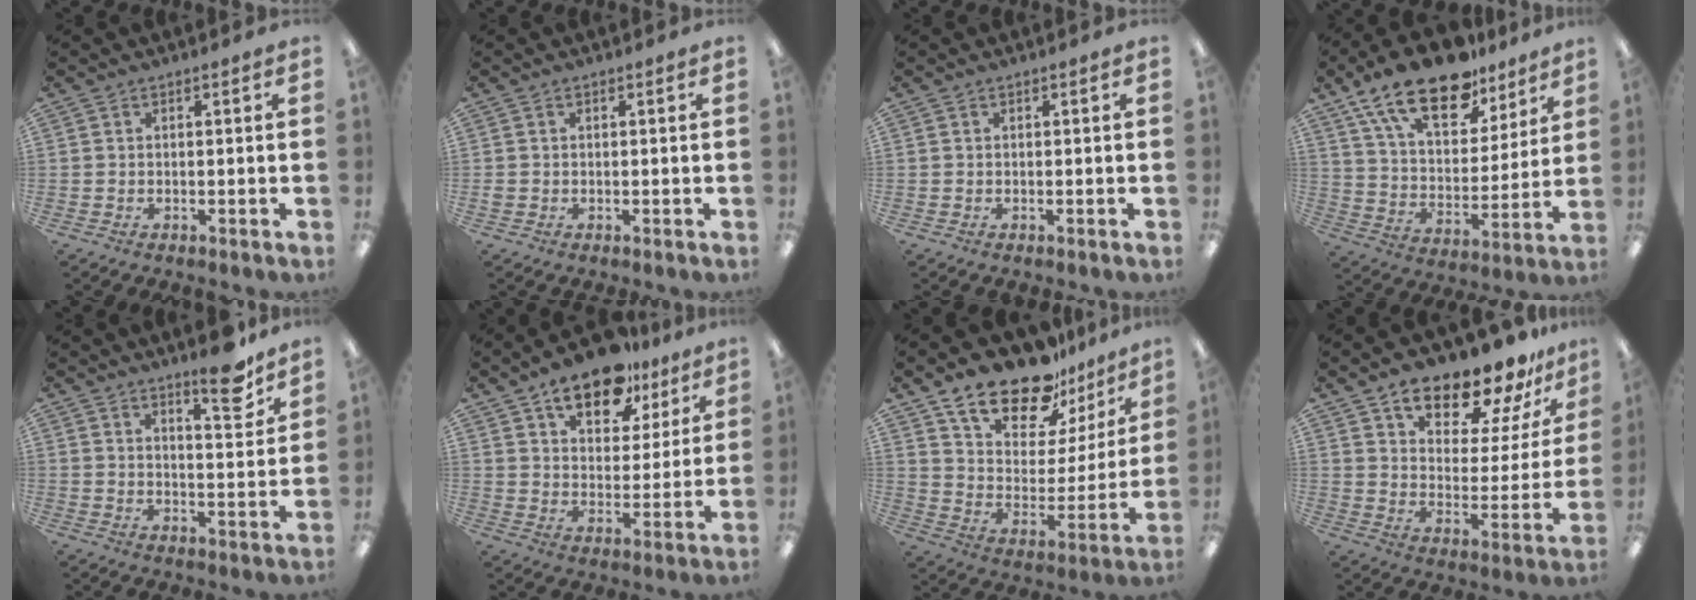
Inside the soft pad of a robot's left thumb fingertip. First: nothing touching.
{"total": 0.8, "force": [0.0, 0.7, 0.3], "torque": [-0.004, 0.005, -0.001]}
{"total": 0.0}
{"total": 20.4, "force": [14.0, 9.4, 11.5], "torque": [-0.204, -0.072, 0.246]}
{"total": 9.4, "force": [7.3, 2.1, 5.5], "torque": [-0.062, -0.053, 0.117]}
{"total": 14.6, "force": [10.7, 7.1, 7.1], "torque": [-0.103, -0.055, 0.185]}
{"total": 19.0, "force": [15.3, 8.4, 7.6], "torque": [-0.139, -0.109, 0.271]}
{"total": 15.8, "force": [12.8, 5.9, 7.1], "torque": [-0.109, -0.091, 0.219]}